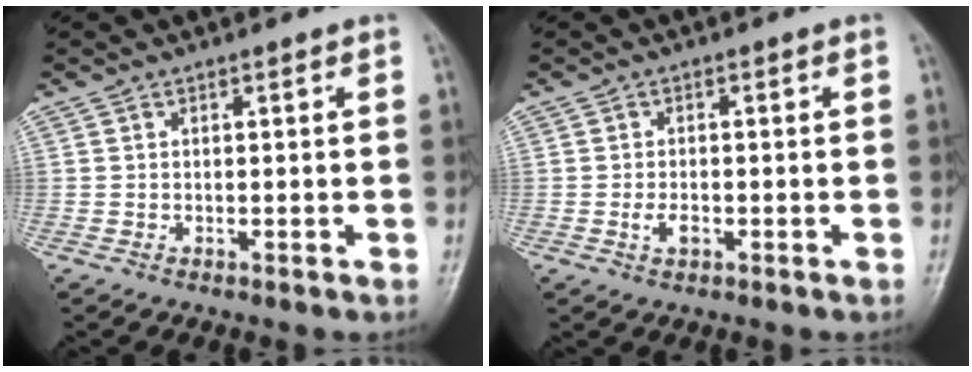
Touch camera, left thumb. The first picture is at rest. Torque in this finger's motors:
{"motor_torque": [-0.19, 0.30, 0.33, 0.05, 0.01]}